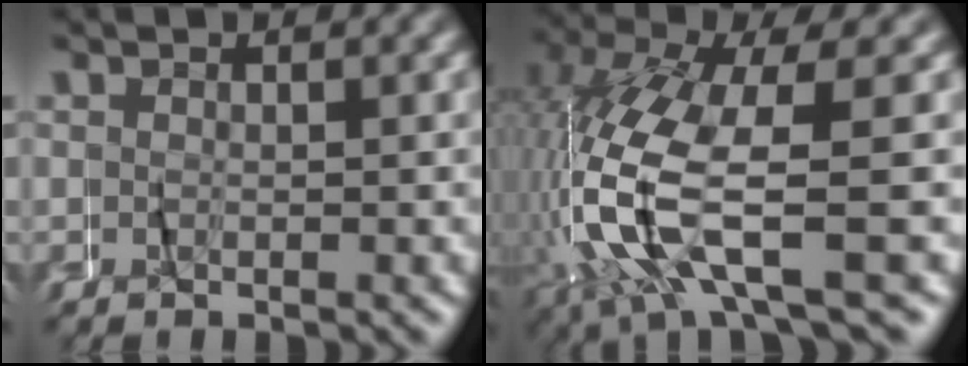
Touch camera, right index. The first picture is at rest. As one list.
[{"total": 8.8, "force": [-1.9, 3.7, 7.7], "torque": [-0.204, -0.023, -0.016]}]